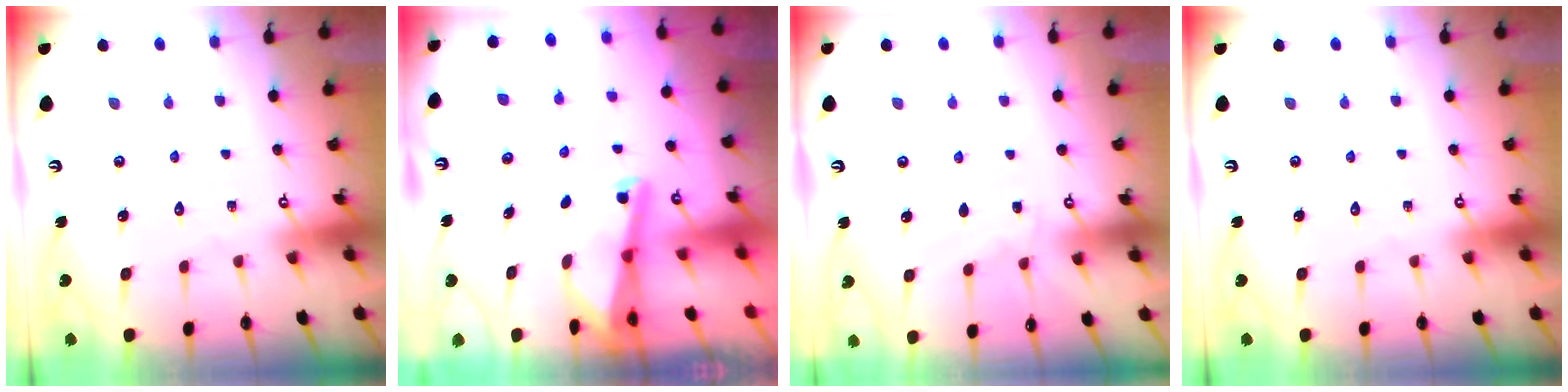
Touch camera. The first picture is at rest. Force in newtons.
{"total": 2.6, "press": 2.5, "slide": 0.6}
{"total": 2.9, "press": 2.9, "slide": 0.3}
{"total": 0.0}